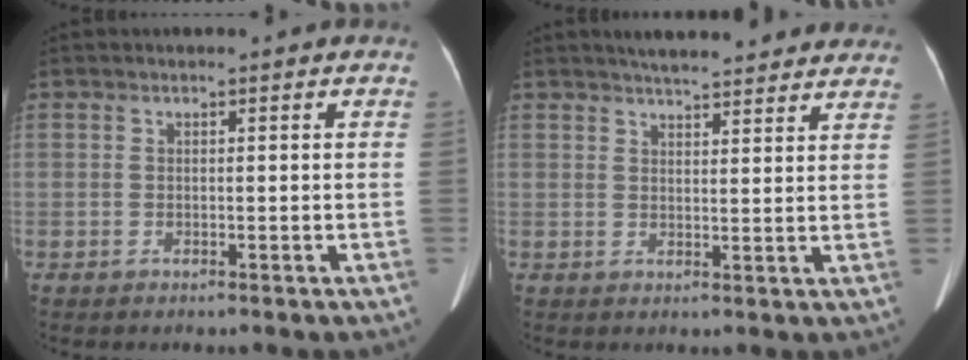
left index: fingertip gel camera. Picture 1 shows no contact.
{"total": 12.2, "force": [11.0, 2.3, 4.9], "torque": [-0.050, 0.017, 0.126]}